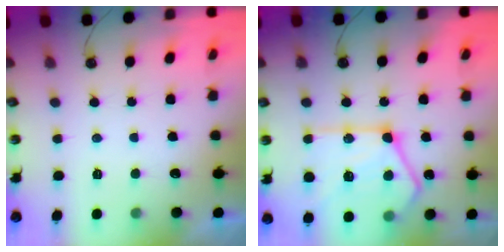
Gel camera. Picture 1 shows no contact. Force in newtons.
{"total": 21.9, "press": 21.8, "slide": 2.5}